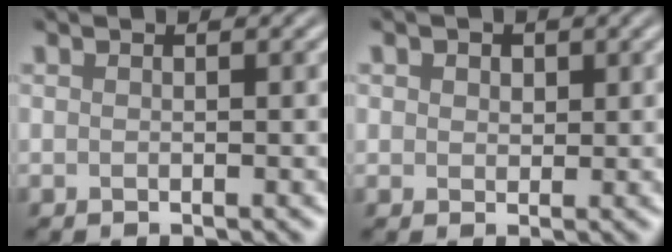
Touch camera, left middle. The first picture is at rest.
{"total": 1.1, "force": [0.9, 0.5, -0.5], "torque": [-0.001, 0.007, 0.017]}